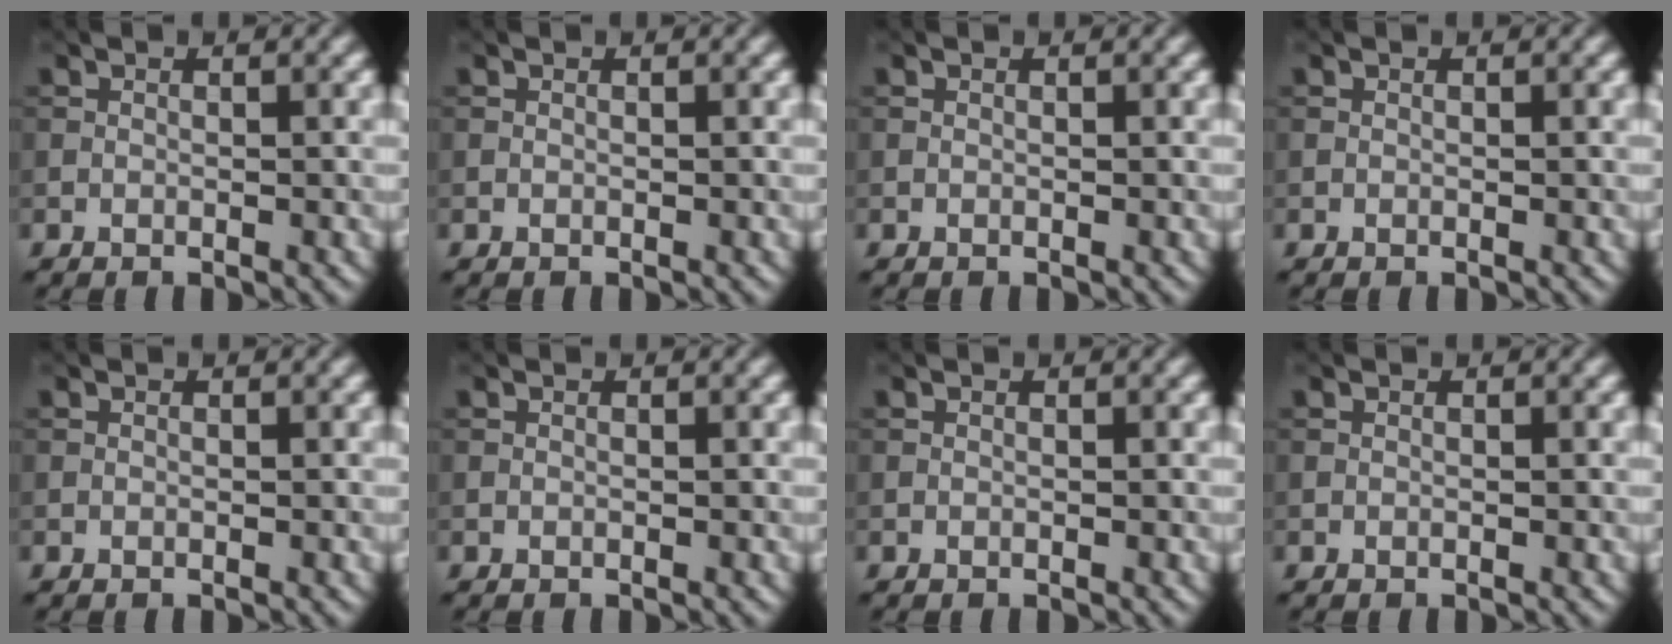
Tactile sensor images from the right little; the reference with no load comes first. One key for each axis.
{"total": 0.0}
{"total": 0.0}
{"total": 0.0}
{"total": 0.0}
{"total": 0.0}
{"total": 0.0}
{"total": 0.0}